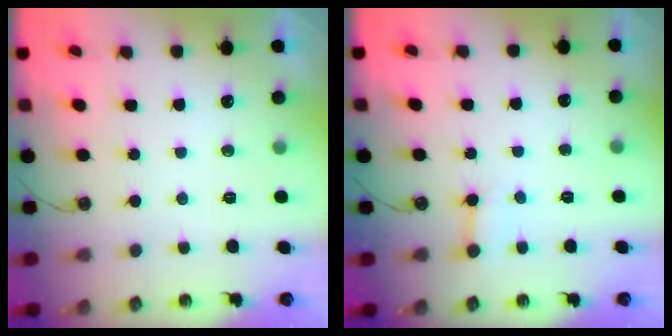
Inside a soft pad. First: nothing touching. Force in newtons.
{"total": 3.7, "press": 3.7, "slide": 0.3}